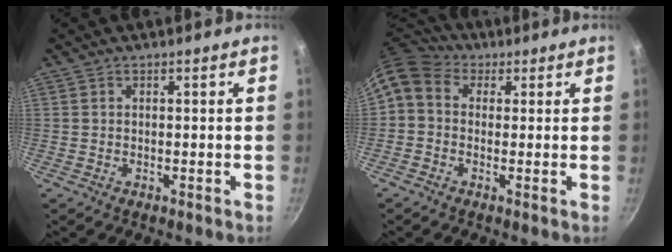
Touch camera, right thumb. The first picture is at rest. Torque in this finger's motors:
{"motor_torque": [1.12, 1.66, 0.35, -0.29, 0.17]}